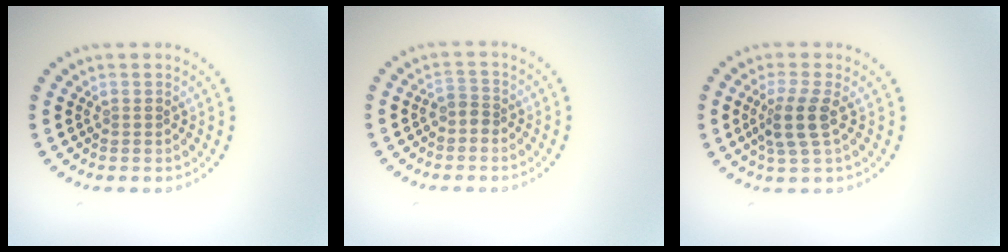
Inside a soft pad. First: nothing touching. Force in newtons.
{"total": 1.2, "press": 1.0, "slide": 0.7}
{"total": 3.0, "press": 2.5, "slide": 1.6}